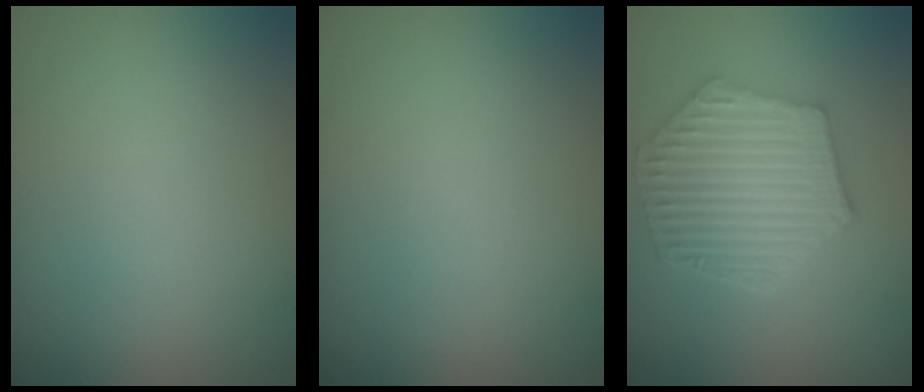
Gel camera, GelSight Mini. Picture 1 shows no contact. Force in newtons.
{"total": 0.0}
{"total": 6.5, "press": 4.9, "slide": 4.3}